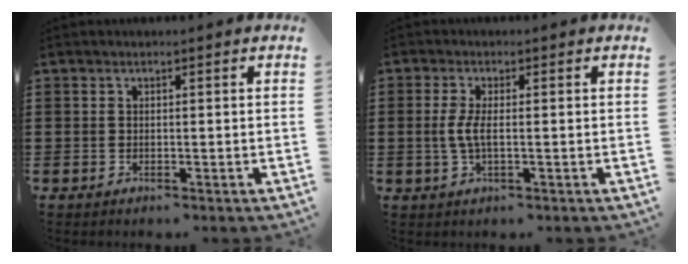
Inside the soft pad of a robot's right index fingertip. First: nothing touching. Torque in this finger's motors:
{"motor_torque": [0.88, -0.08, 0.56, 0.10]}